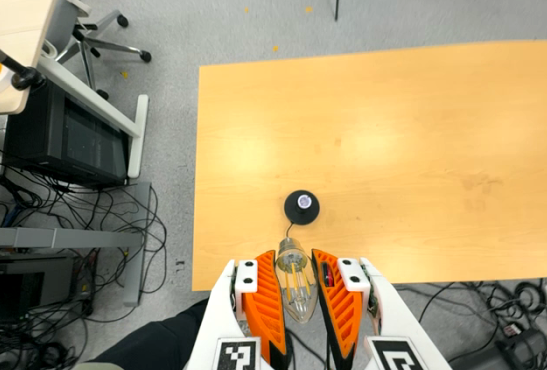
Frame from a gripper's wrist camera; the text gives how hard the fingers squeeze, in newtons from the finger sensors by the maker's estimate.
{"total": 20.2, "left": 21.5, "right": 18.8}